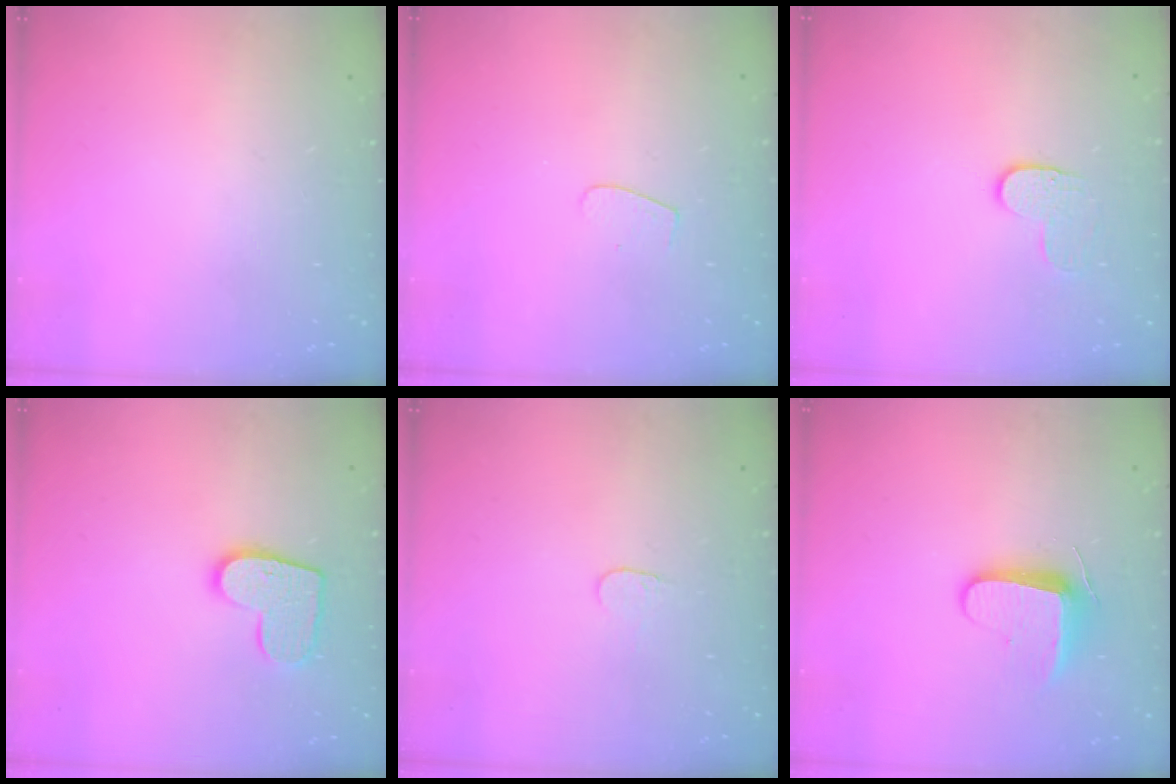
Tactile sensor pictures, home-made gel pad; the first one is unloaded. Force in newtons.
{"total": 4.0, "press": 4.0, "slide": 0.4}
{"total": 4.1, "press": 4.1, "slide": 0.3}
{"total": 11.6, "press": 11.5, "slide": 0.5}
{"total": 3.6, "press": 3.6, "slide": 0.3}
{"total": 8.7, "press": 8.6, "slide": 0.9}